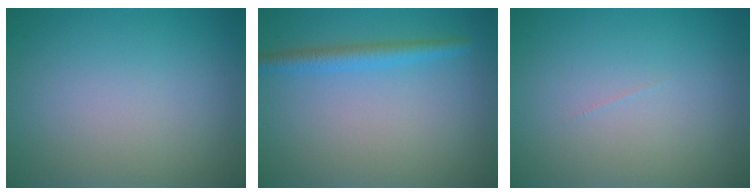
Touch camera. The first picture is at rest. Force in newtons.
{"total": 2.2, "press": 2.2, "slide": 0.2}
{"total": 0.0}